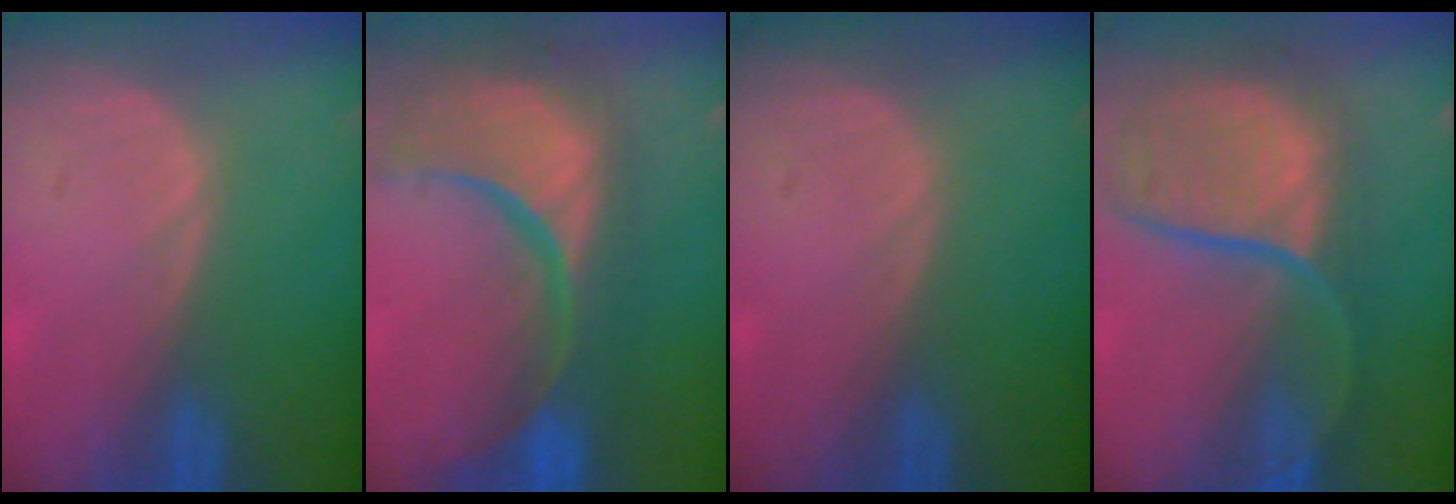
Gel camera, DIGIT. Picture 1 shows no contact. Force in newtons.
{"total": 15.4, "press": 12.1, "slide": 9.6}
{"total": 0.0}
{"total": 11.4, "press": 9.7, "slide": 5.9}